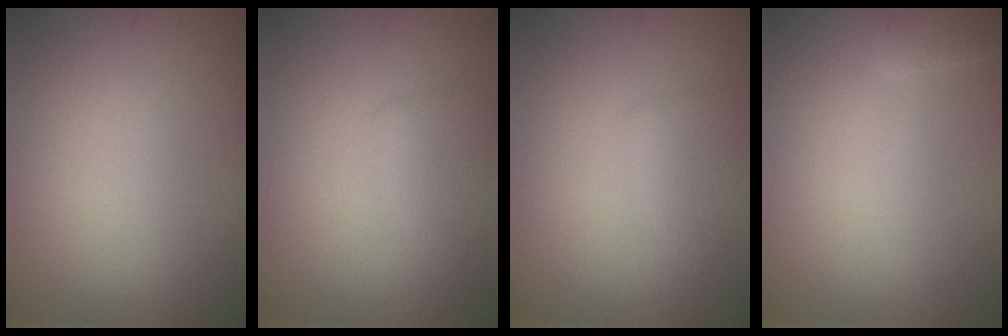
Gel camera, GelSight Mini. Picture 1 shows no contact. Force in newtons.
{"total": 1.8, "press": 1.8, "slide": 0.0}
{"total": 1.8, "press": 1.8, "slide": 0.0}
{"total": 1.5, "press": 1.5, "slide": 0.1}